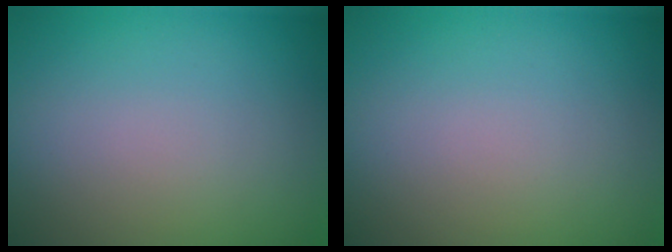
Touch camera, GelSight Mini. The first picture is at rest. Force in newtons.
{"total": 0.0}